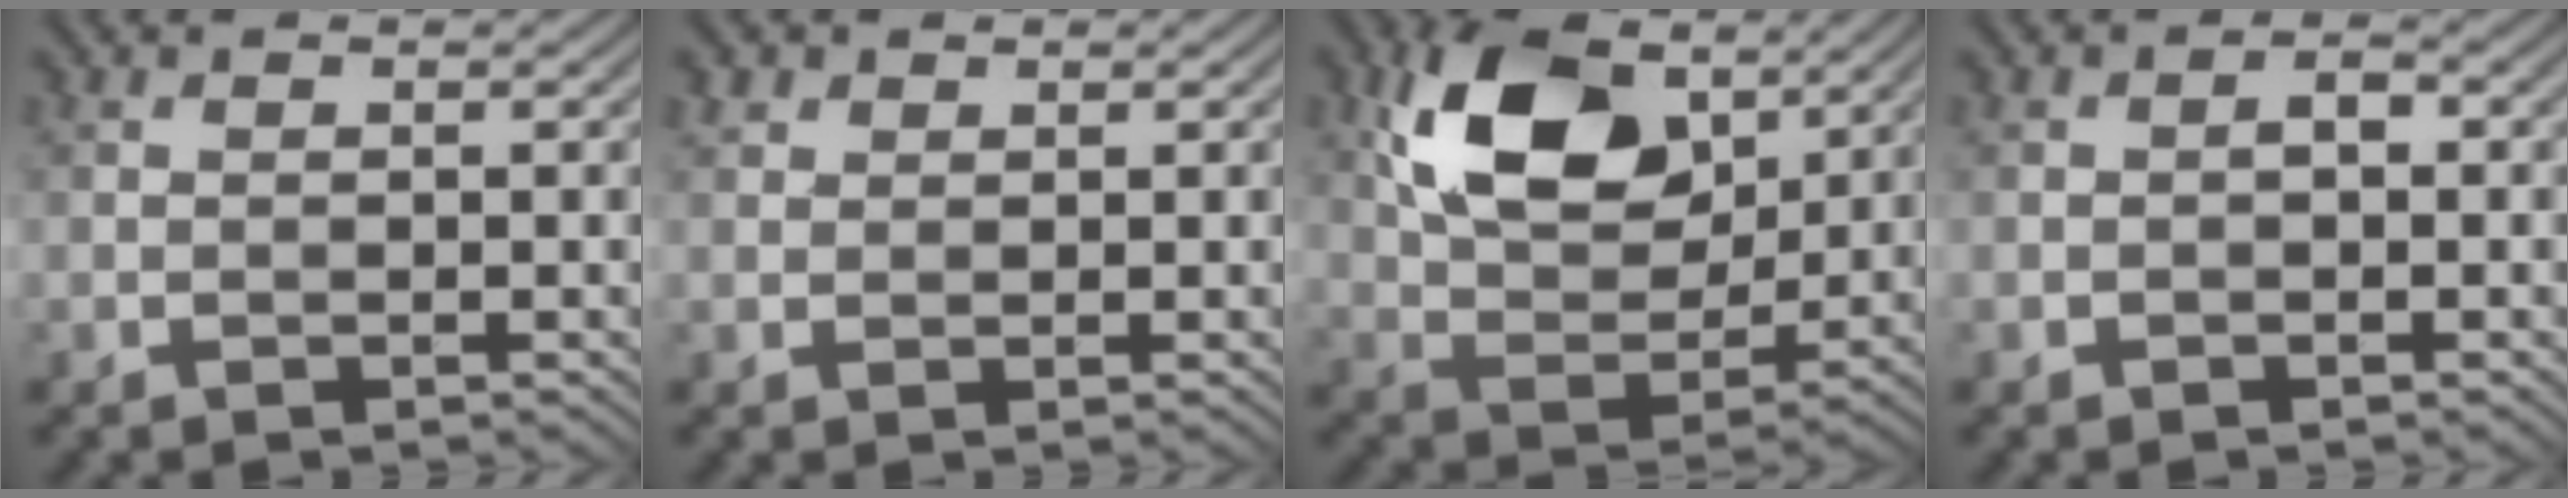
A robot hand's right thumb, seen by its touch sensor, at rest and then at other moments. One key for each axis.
{"total": 1.5, "fx": 1.0, "fy": 1.0, "fz": 0.4, "tx": -0.012, "ty": 0.005, "tz": 0.021}
{"total": 12.6, "fx": 5.4, "fy": 7.6, "fz": 8.5, "tx": -0.182, "ty": 0.009, "tz": 0.103}
{"total": 1.2, "fx": -0.2, "fy": 0.6, "fz": 1.0, "tx": -0.016, "ty": 0.007, "tz": -0.006}